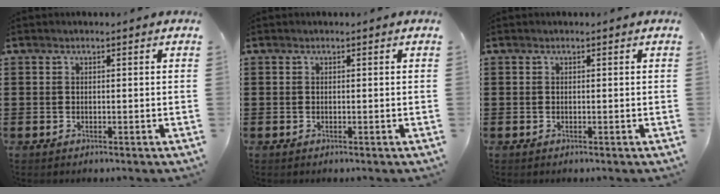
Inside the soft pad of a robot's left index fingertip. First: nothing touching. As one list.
[{"total": 0.0}, {"total": 0.0}]